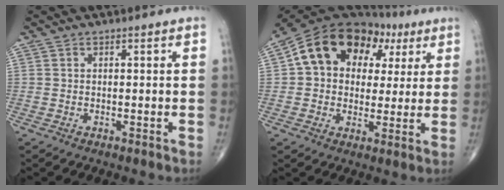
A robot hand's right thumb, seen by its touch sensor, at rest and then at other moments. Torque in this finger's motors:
{"motor_torque": [2.03, 2.34, 1.24, 0.21, 0.13]}